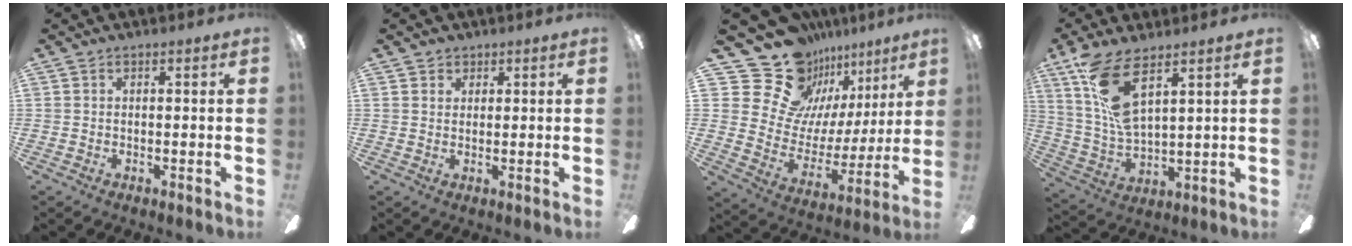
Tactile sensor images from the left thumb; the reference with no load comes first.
{"total": 1.8, "force": [1.3, 1.3, 0.0], "torque": [0.006, -0.001, 0.023]}
{"total": 21.0, "force": [14.7, 13.4, 6.8], "torque": [-0.123, -0.104, 0.288]}
{"total": 13.5, "force": [7.6, 4.3, 10.2], "torque": [-0.222, -0.030, 0.141]}